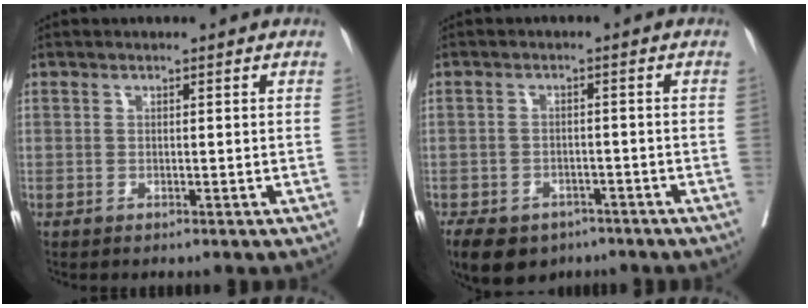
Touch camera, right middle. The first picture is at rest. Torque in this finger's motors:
{"motor_torque": [0.71, -0.78, 0.07, 0.06]}